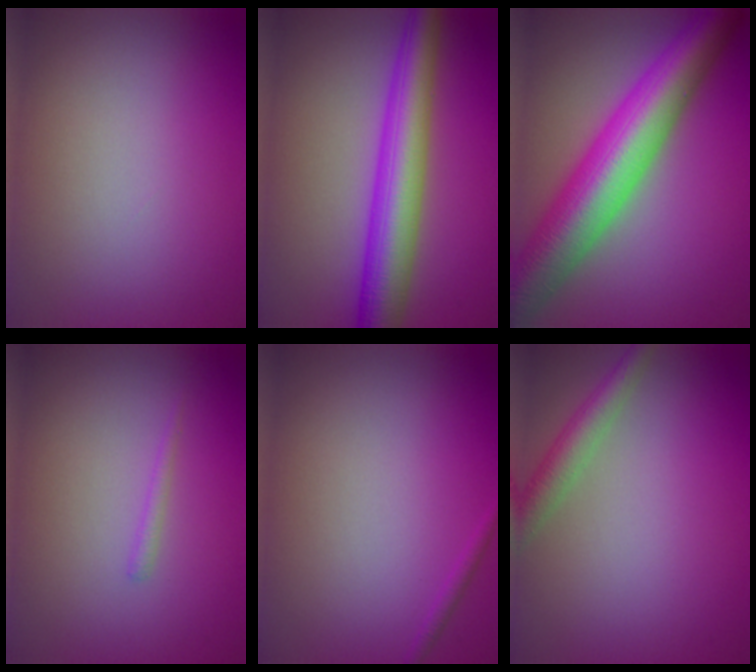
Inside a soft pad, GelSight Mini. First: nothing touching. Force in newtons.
{"total": 7.2, "press": 7.2, "slide": 0.2}
{"total": 11.7, "press": 11.7, "slide": 0.5}
{"total": 0.7, "press": 0.7, "slide": 0.1}
{"total": 0.6, "press": 0.6, "slide": 0.1}
{"total": 2.8, "press": 2.8, "slide": 0.1}